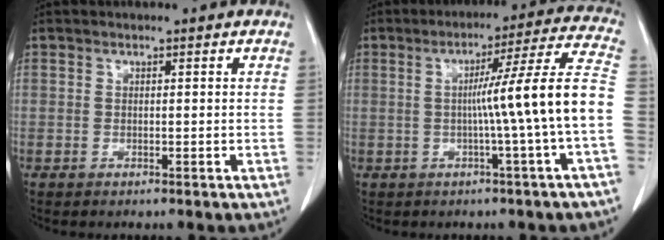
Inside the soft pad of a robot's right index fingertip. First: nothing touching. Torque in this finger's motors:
{"motor_torque": [1.67, -0.47, 0.89, 0.20]}